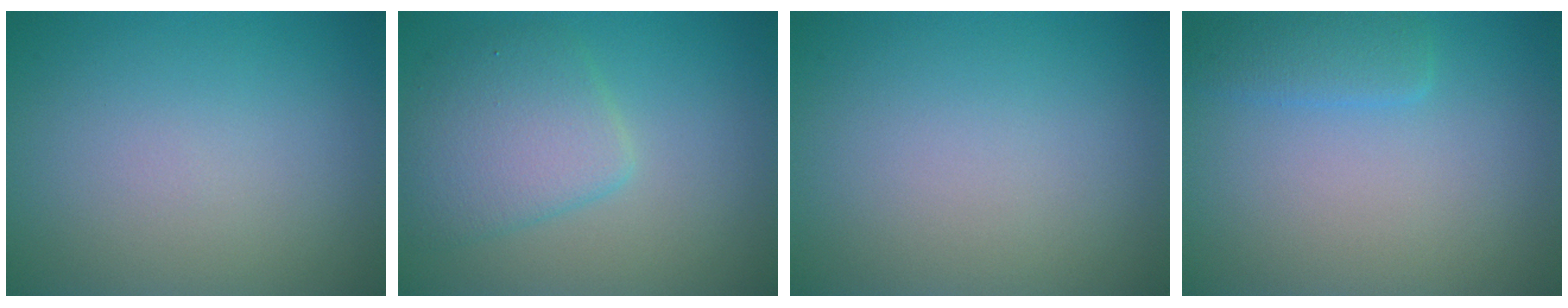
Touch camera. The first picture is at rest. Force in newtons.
{"total": 4.3, "press": 4.3, "slide": 0.2}
{"total": 0.0}
{"total": 1.8, "press": 1.8, "slide": 0.0}